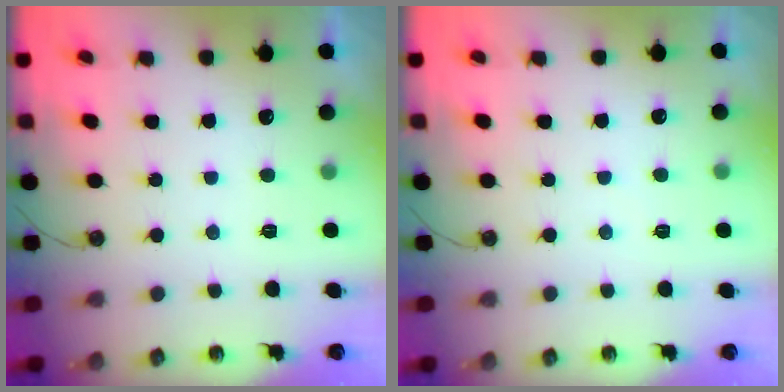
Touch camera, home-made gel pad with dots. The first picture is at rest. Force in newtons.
{"total": 4.4, "press": 4.4, "slide": 0.5}